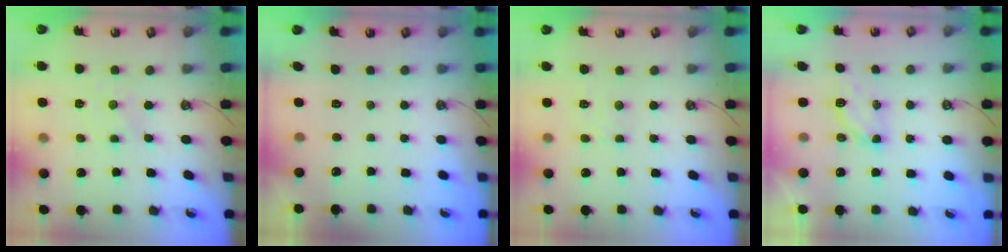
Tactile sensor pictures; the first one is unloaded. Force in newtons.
{"total": 0.0}
{"total": 3.1, "press": 3.0, "slide": 0.5}
{"total": 4.7, "press": 4.7, "slide": 0.4}